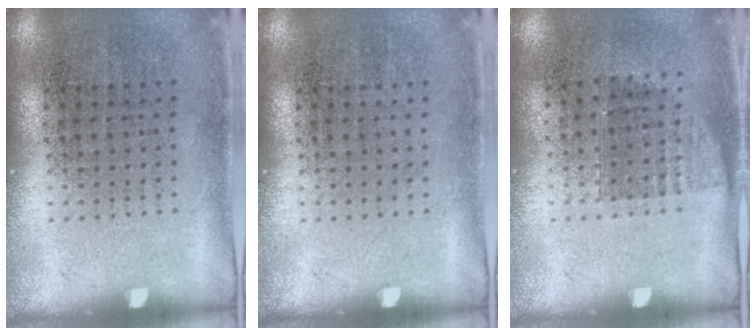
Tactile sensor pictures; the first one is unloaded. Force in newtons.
{"total": 0.0}
{"total": 0.8, "press": 0.7, "slide": 0.4}